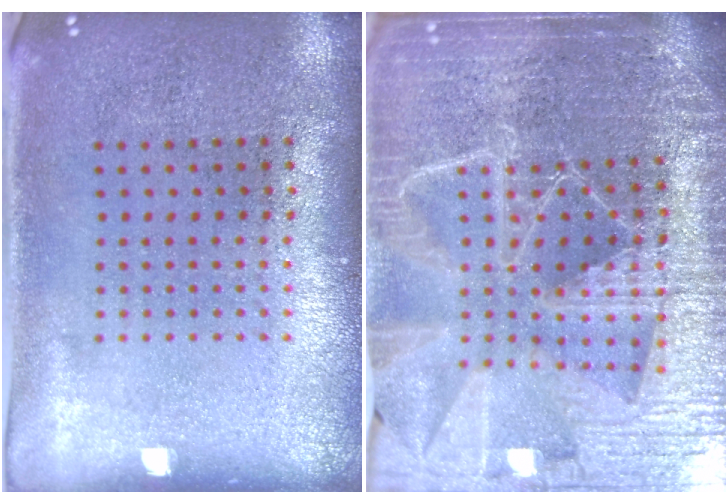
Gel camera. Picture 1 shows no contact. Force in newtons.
{"total": 6.4, "press": 5.5, "slide": 3.3}